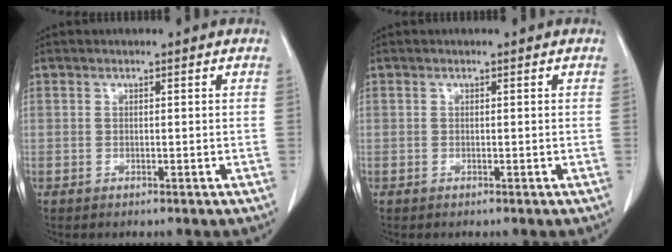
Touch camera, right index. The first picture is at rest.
{"total": 0.0}